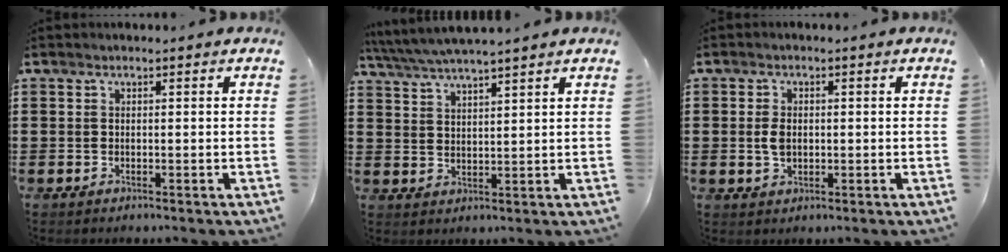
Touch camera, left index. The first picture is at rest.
{"total": 4.1, "force": [3.7, -0.3, 1.6], "torque": [-0.042, -0.014, 0.065]}
{"total": 2.7, "force": [0.0, 1.7, 2.0], "torque": [-0.050, 0.001, -0.003]}